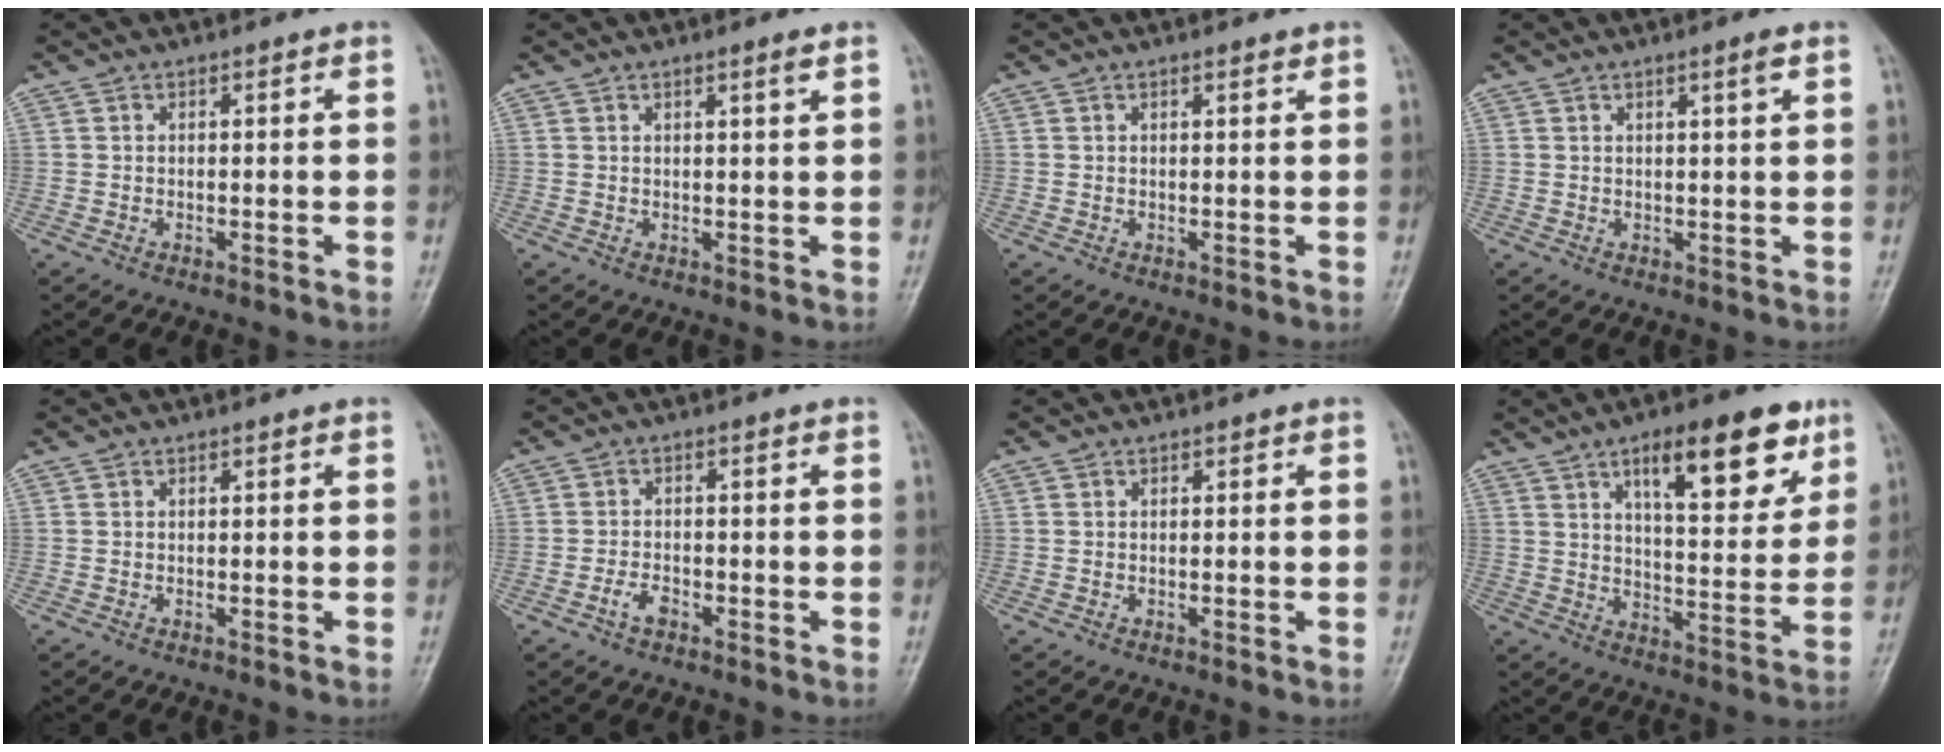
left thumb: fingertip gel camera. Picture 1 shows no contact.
{"total": 1.8, "force": [1.0, -0.2, 1.5], "torque": [-0.025, -0.008, 0.018]}
{"total": 0.9, "force": [0.6, 0.1, 0.6], "torque": [-0.009, -0.003, 0.010]}
{"total": 3.3, "force": [1.2, -0.4, 3.0], "torque": [-0.054, -0.002, 0.022]}
{"total": 0.0}
{"total": 2.6, "force": [-1.5, 1.3, 1.6], "torque": [-0.033, 0.011, -0.028]}
{"total": 0.0}
{"total": 16.4, "force": [8.9, 6.0, 12.4], "torque": [-0.142, -0.039, 0.135]}